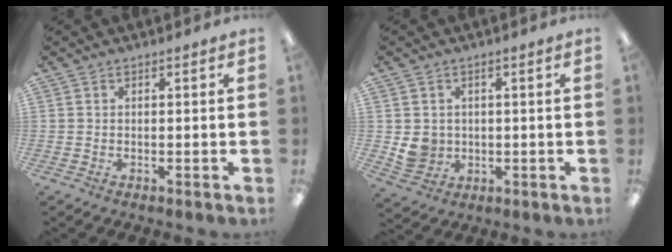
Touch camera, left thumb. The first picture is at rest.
{"total": 5.1, "force": [0.5, 4.9, 1.4], "torque": [-0.026, 0.003, 0.013]}